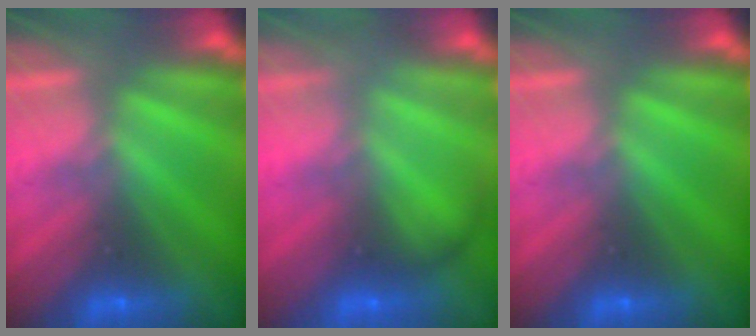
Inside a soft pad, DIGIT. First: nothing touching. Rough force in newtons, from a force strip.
{"total": 2.0}
{"total": 0.0}